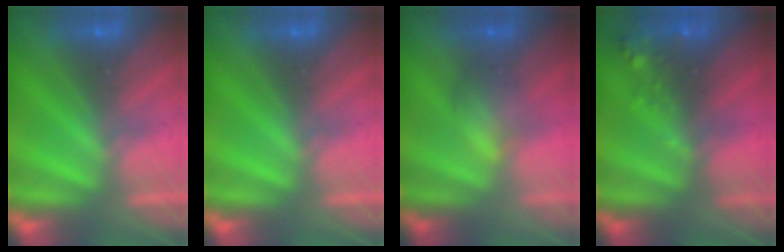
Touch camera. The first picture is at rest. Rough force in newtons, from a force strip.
{"total": 0.0}
{"total": 2.1}
{"total": 6.6}